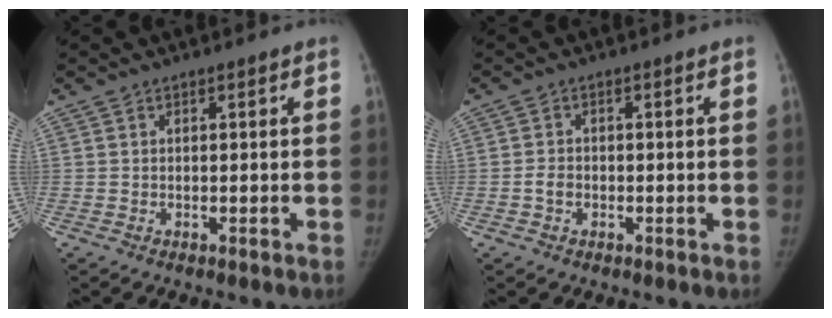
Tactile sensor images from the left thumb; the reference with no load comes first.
{"total": 2.2, "force": [-0.6, 1.6, 1.2], "torque": [-0.019, 0.009, -0.012]}